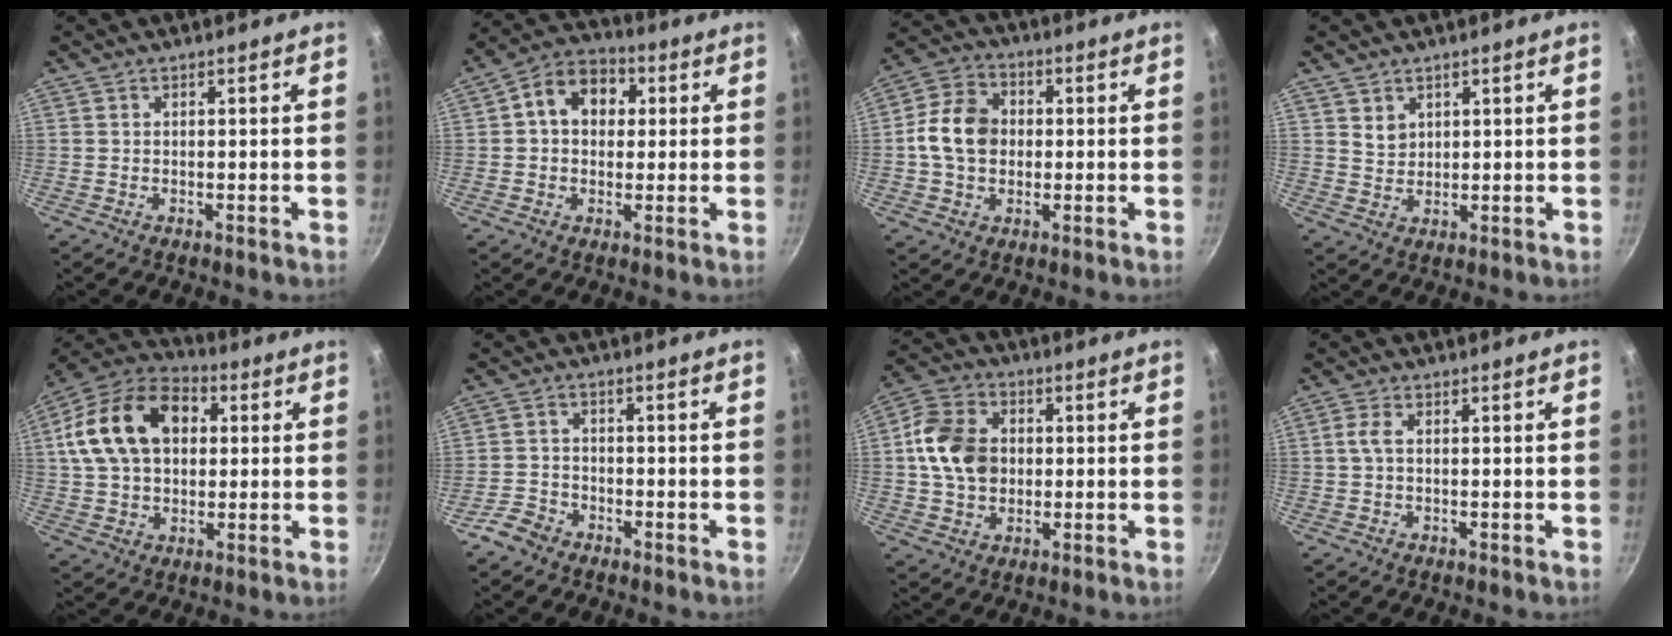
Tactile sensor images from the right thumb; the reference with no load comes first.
{"total": 10.3, "force": [2.0, 7.8, 6.3], "torque": [-0.070, 0.020, 0.013]}
{"total": 10.7, "force": [0.1, 8.3, 6.7], "torque": [-0.100, 0.017, -0.012]}
{"total": 2.9, "force": [1.6, 2.2, 1.1], "torque": [-0.008, -0.006, 0.035]}
{"total": 19.6, "force": [4.1, 13.5, 13.6], "torque": [-0.229, 0.025, 0.058]}
{"total": 4.4, "force": [-3.1, 2.8, 1.3], "torque": [-0.023, 0.033, -0.060]}
{"total": 12.4, "force": [0.8, 9.4, 8.0], "torque": [-0.127, 0.012, 0.003]}
{"total": 2.5, "force": [0.2, 1.1, 2.2], "torque": [-0.055, 0.007, 0.001]}